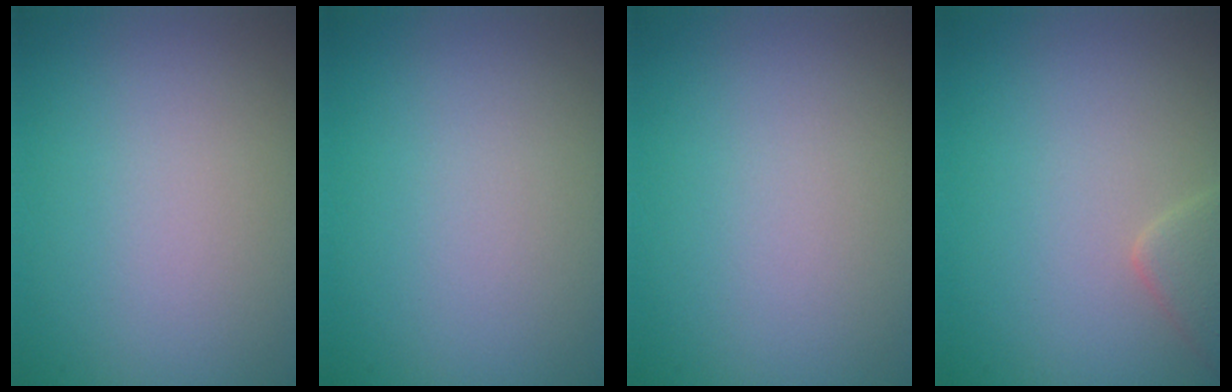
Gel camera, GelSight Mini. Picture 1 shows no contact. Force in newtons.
{"total": 0.0}
{"total": 0.0}
{"total": 1.9, "press": 1.9, "slide": 0.2}